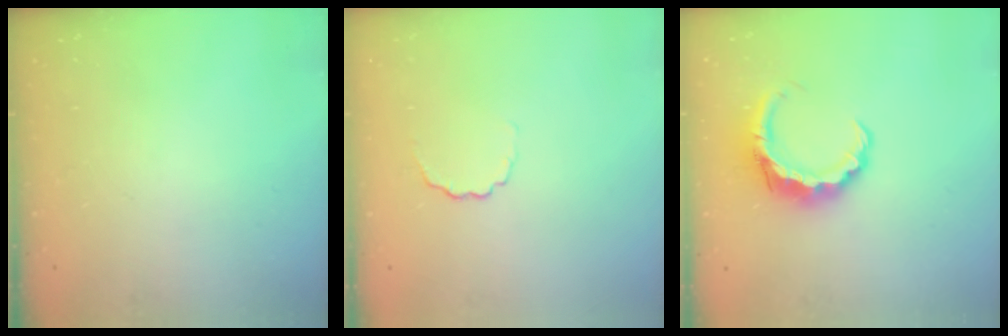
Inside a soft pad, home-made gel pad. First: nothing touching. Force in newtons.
{"total": 3.4, "press": 3.2, "slide": 1.1}
{"total": 8.7, "press": 8.6, "slide": 1.6}